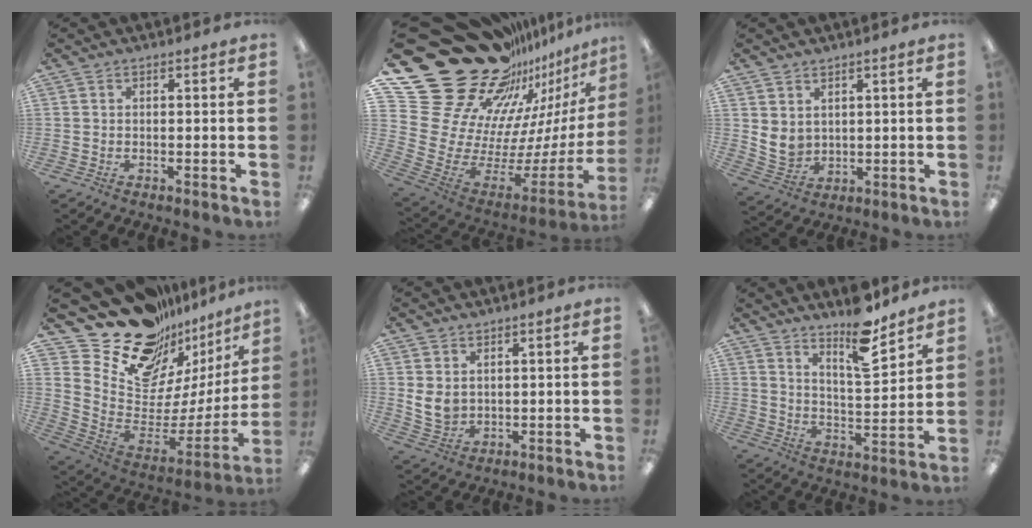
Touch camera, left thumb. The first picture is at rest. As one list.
[{"total": 33.2, "force": [22.4, 18.3, 16.2], "torque": [-0.230, -0.220, 0.476]}, {"total": 5.1, "force": [2.6, 4.0, 1.8], "torque": [-0.043, -0.016, 0.052]}, {"total": 21.0, "force": [17.1, 10.5, 6.2], "torque": [-0.095, -0.150, 0.323]}, {"total": 5.5, "force": [2.2, 4.2, 2.8], "torque": [-0.064, -0.011, 0.040]}, {"total": 12.2, "force": [9.9, 3.0, 6.5], "torque": [-0.090, -0.071, 0.169]}]